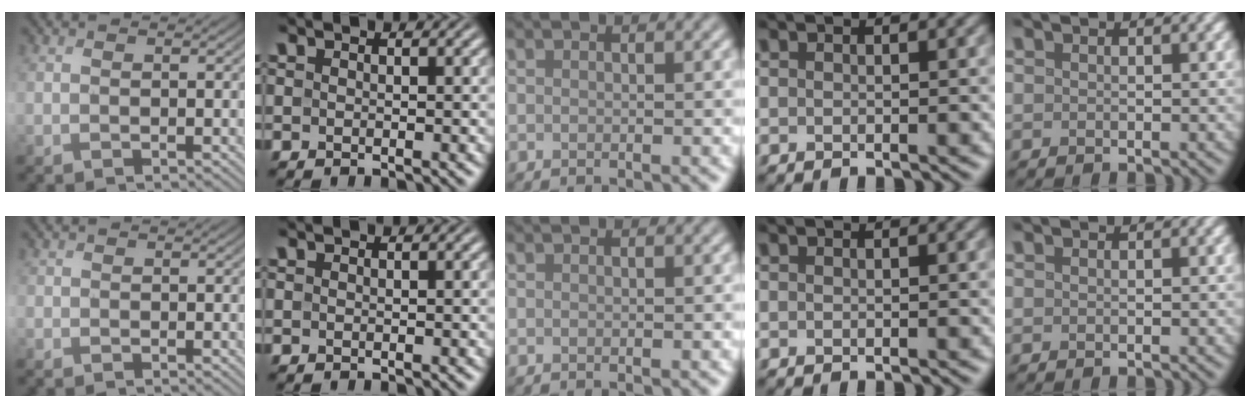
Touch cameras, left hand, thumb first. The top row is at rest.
{"thumb": {"total": 0.6, "force": [-0.4, 0.5, 0.0], "torque": [-0.001, -0.006, -0.010]}}